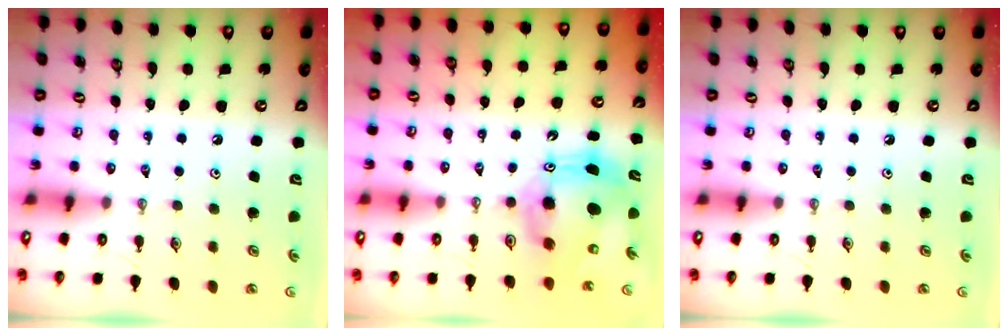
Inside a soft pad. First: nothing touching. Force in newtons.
{"total": 11.3, "press": 11.3, "slide": 1.1}
{"total": 0.0}